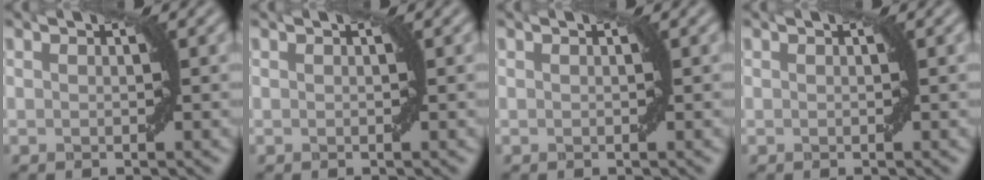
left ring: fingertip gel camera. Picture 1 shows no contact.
{"total": 0.0}
{"total": 0.0}
{"total": 0.0}